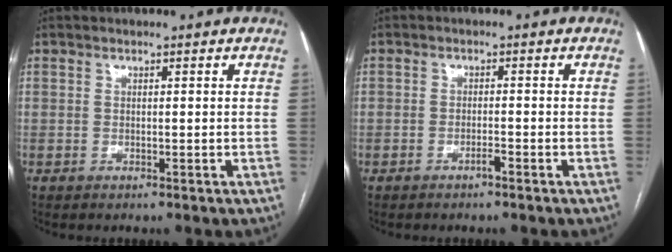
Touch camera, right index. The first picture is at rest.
{"total": 1.3, "force": [-1.0, 0.1, 0.8], "torque": [-0.014, 0.001, -0.016]}